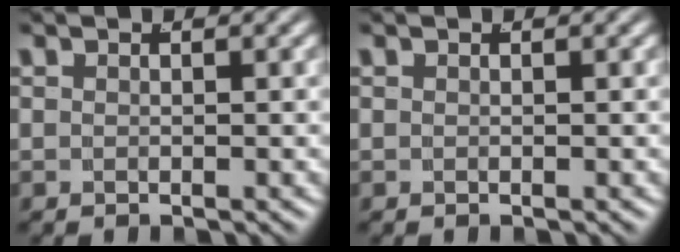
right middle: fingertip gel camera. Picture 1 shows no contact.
{"total": 0.0}